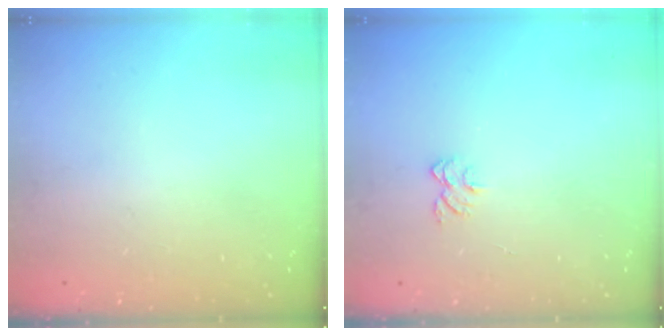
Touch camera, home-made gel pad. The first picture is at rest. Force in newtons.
{"total": 5.4, "press": 5.4, "slide": 0.5}